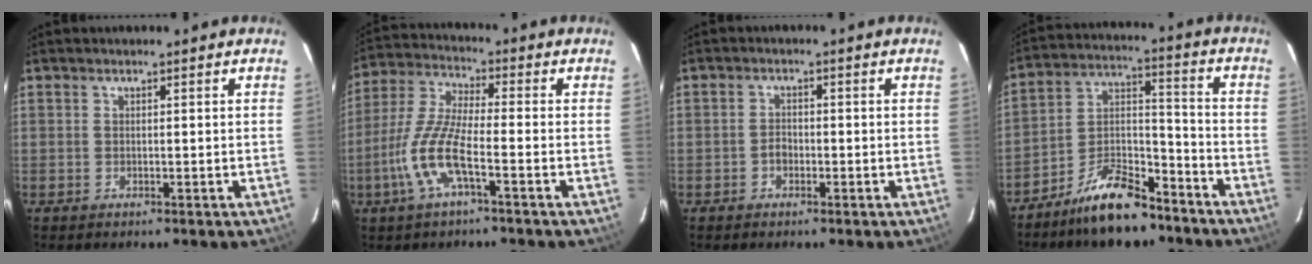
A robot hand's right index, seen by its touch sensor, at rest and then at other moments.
{"total": 10.5, "force": [-4.3, 1.8, 9.4], "torque": [-0.213, -0.003, -0.089]}
{"total": 1.8, "force": [-1.0, 1.4, 0.7], "torque": [-0.015, 0.004, -0.017]}
{"total": 14.0, "force": [-10.3, 5.4, 7.7], "torque": [-0.144, 0.032, -0.177]}